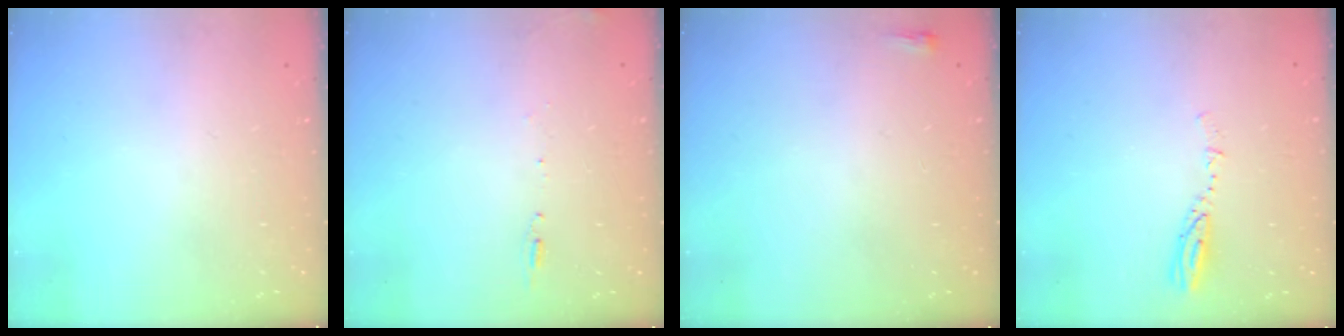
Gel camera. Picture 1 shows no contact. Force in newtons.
{"total": 5.6, "press": 5.3, "slide": 1.7}
{"total": 2.0, "press": 2.0, "slide": 0.5}
{"total": 3.4, "press": 3.4, "slide": 0.2}